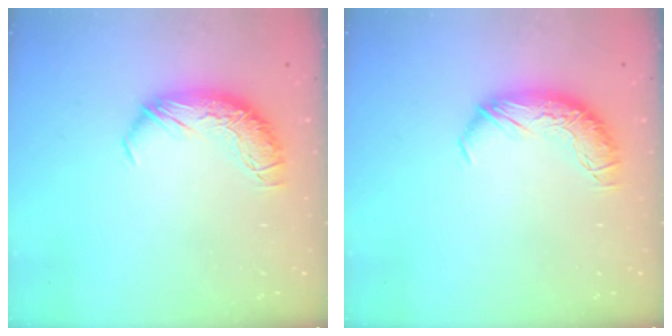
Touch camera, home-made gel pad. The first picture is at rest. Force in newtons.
{"total": 0.0}